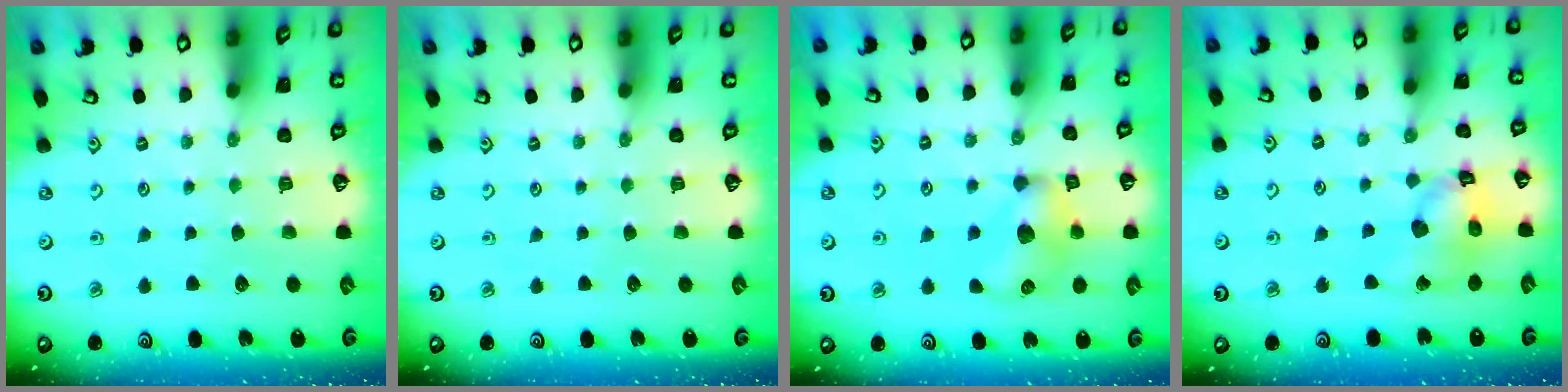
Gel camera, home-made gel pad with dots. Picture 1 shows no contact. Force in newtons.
{"total": 0.0}
{"total": 12.1, "press": 12.0, "slide": 1.0}
{"total": 13.5, "press": 13.4, "slide": 1.8}